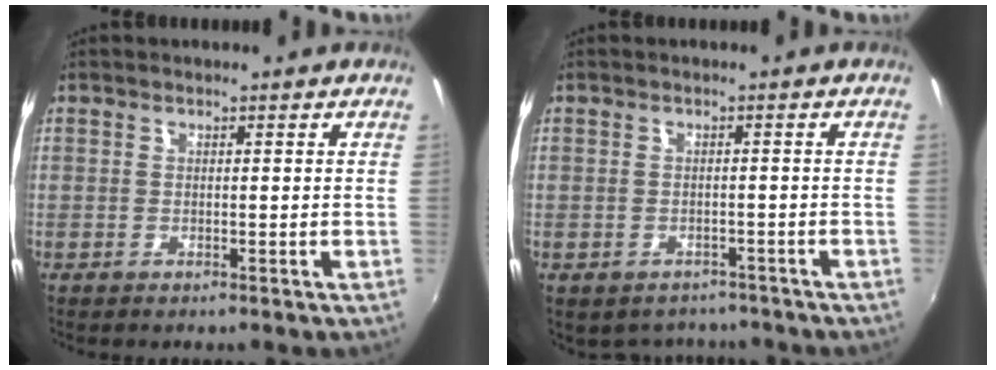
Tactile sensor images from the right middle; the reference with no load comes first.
{"total": 5.7, "force": [-4.6, 3.1, 1.3], "torque": [-0.031, -0.012, -0.057]}